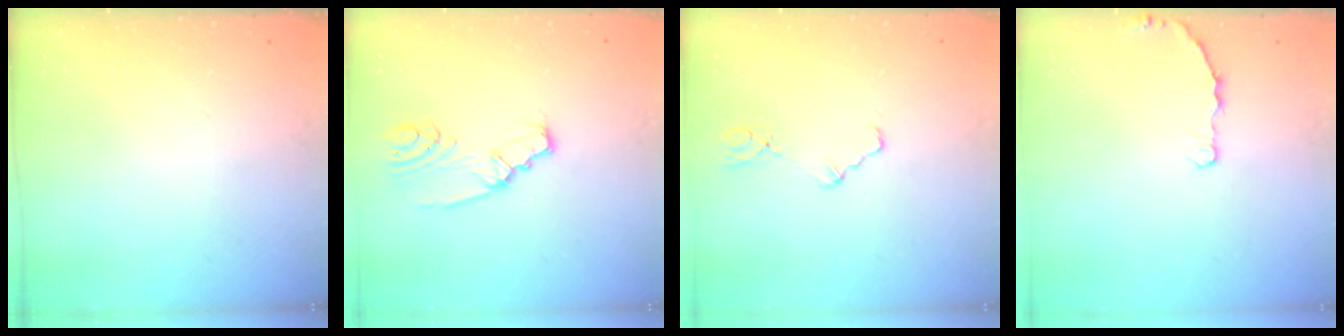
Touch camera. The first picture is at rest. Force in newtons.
{"total": 4.5, "press": 4.4, "slide": 0.7}
{"total": 3.3, "press": 3.3, "slide": 0.5}
{"total": 2.9, "press": 2.9, "slide": 0.4}